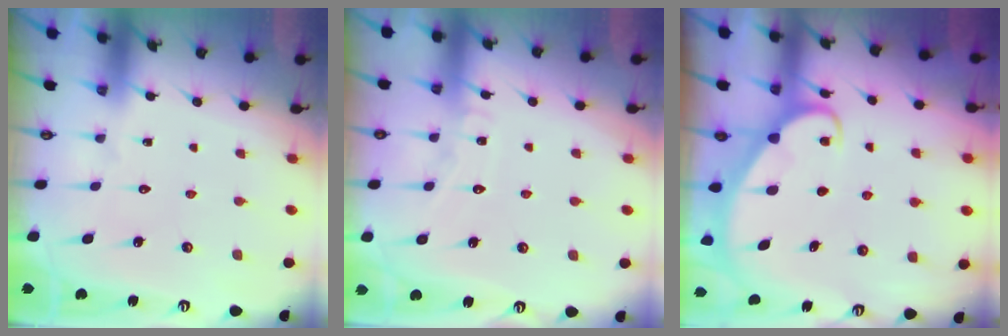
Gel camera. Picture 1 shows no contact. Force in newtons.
{"total": 6.3, "press": 6.3, "slide": 0.6}
{"total": 3.0, "press": 3.0, "slide": 0.4}